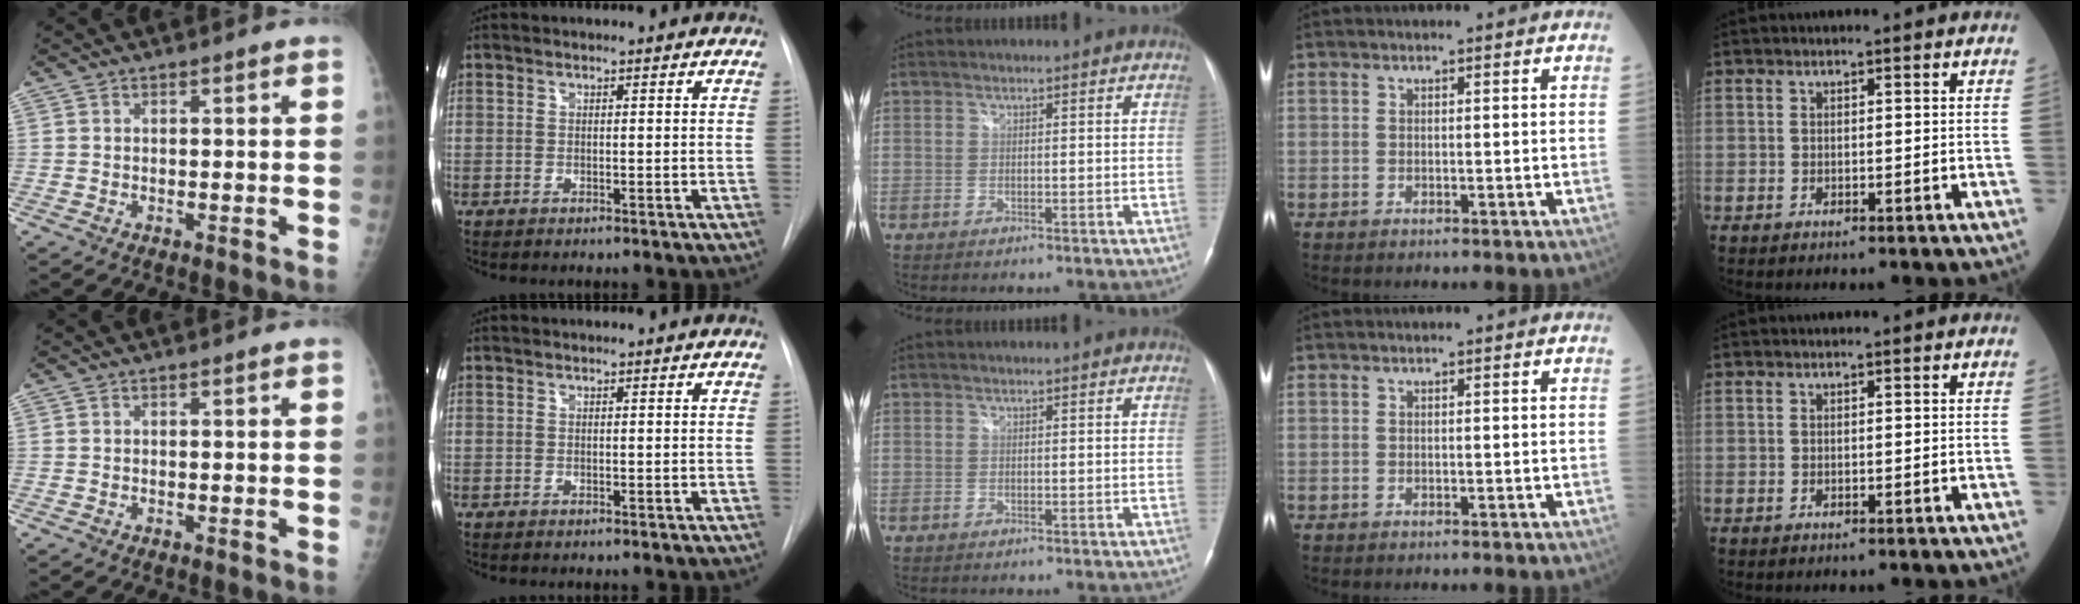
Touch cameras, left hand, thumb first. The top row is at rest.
{}